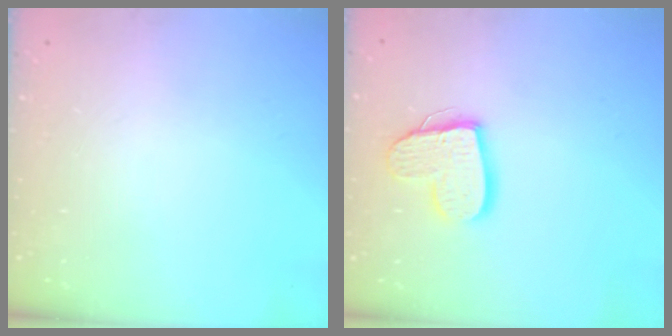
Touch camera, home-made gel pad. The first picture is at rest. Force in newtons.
{"total": 11.8, "press": 11.7, "slide": 1.2}